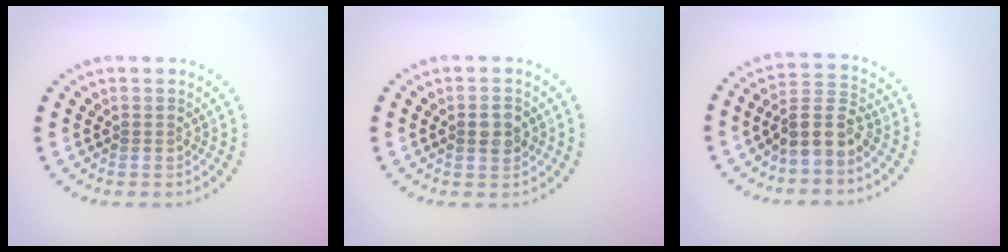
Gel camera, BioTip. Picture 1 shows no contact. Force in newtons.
{"total": 1.8, "press": 1.7, "slide": 0.2}
{"total": 3.5, "press": 3.1, "slide": 1.6}